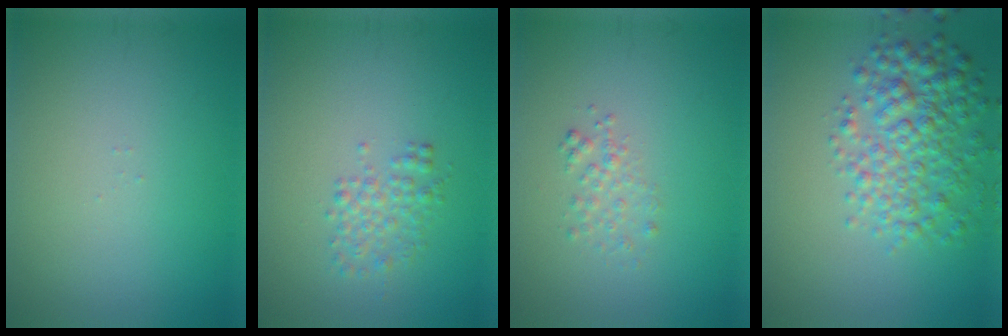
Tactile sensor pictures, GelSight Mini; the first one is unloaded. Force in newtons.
{"total": 2.0, "press": 2.0, "slide": 0.0}
{"total": 1.4, "press": 1.4, "slide": 0.1}
{"total": 5.2, "press": 5.2, "slide": 0.1}